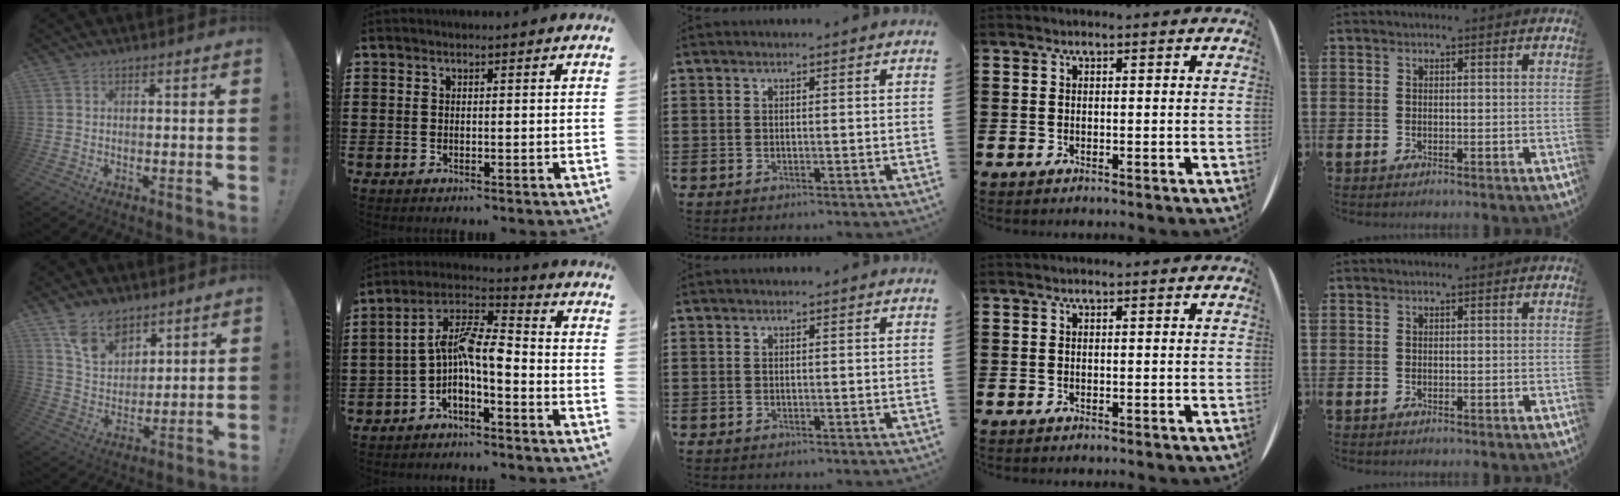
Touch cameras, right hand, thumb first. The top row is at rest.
{"thumb": {"total": 11.6, "force": [8.0, 7.1, 4.4], "torque": [-0.071, -0.047, 0.154]}, "index": {"total": 8.1, "force": [-1.1, 2.8, 7.6], "torque": [-0.161, -0.003, -0.027]}}